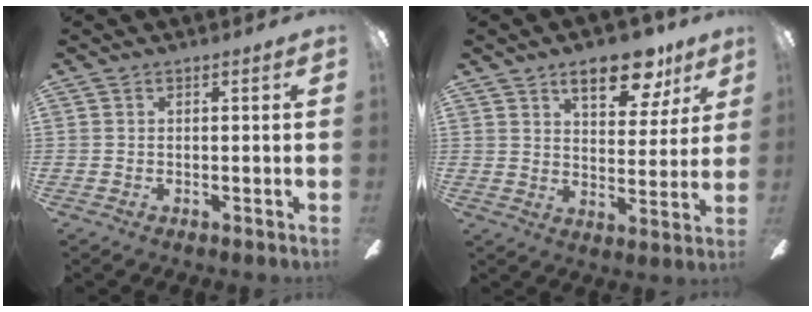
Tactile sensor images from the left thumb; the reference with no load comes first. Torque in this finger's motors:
{"motor_torque": [1.65, 1.35, 1.01, -1.04, 0.06]}